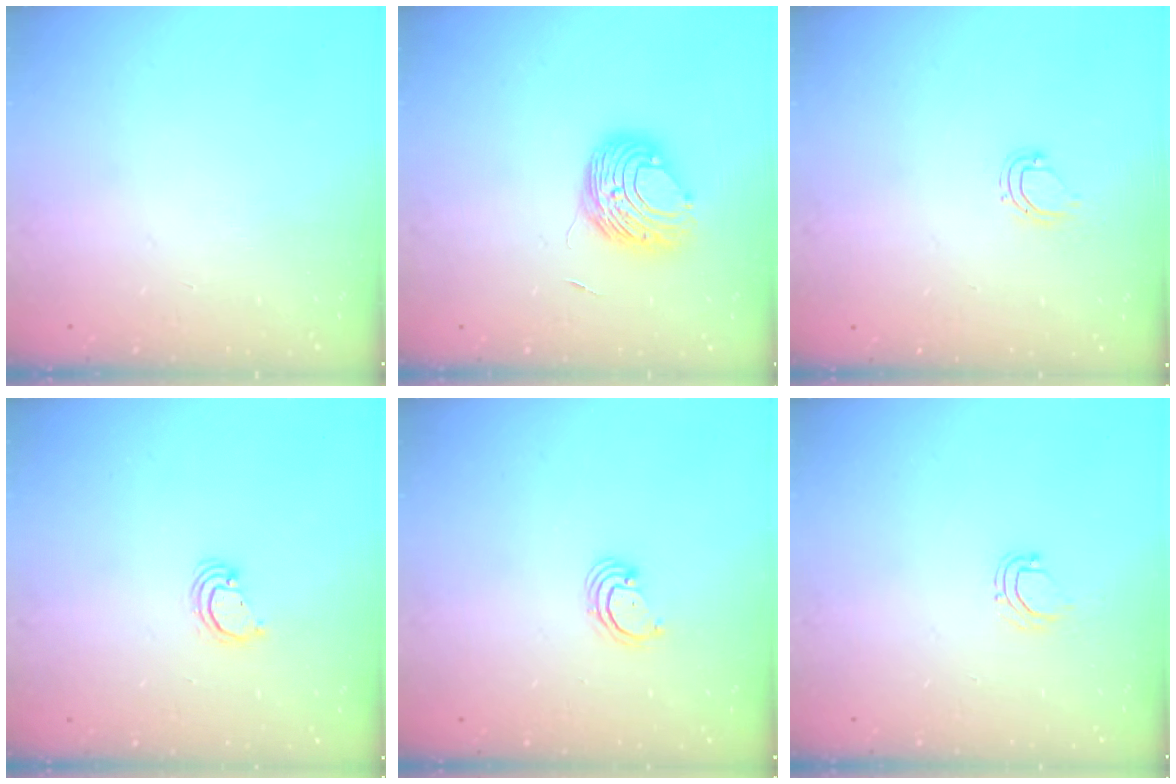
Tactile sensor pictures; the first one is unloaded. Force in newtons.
{"total": 9.2, "press": 9.2, "slide": 0.5}
{"total": 4.7, "press": 4.6, "slide": 0.6}
{"total": 2.8, "press": 2.8, "slide": 0.2}
{"total": 2.6, "press": 2.6, "slide": 0.3}
{"total": 4.9, "press": 4.8, "slide": 0.5}